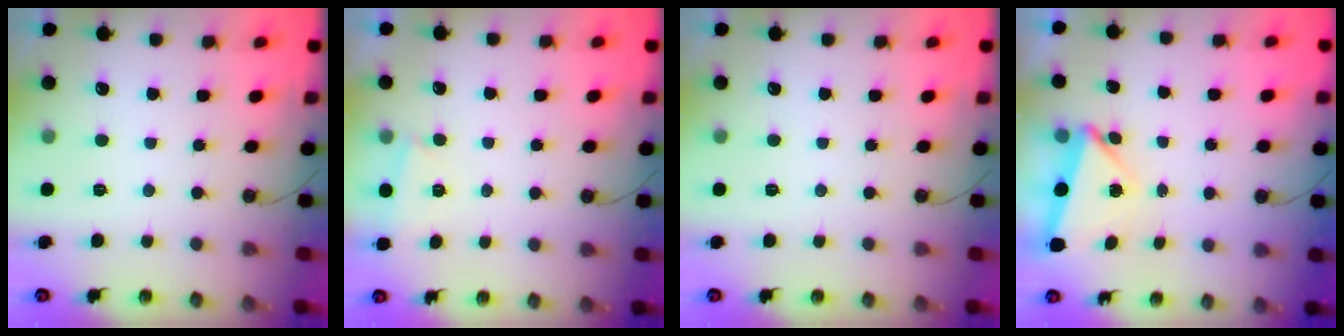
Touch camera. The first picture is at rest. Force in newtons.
{"total": 1.5, "press": 1.4, "slide": 0.4}
{"total": 0.0}
{"total": 3.9, "press": 3.0, "slide": 2.5}